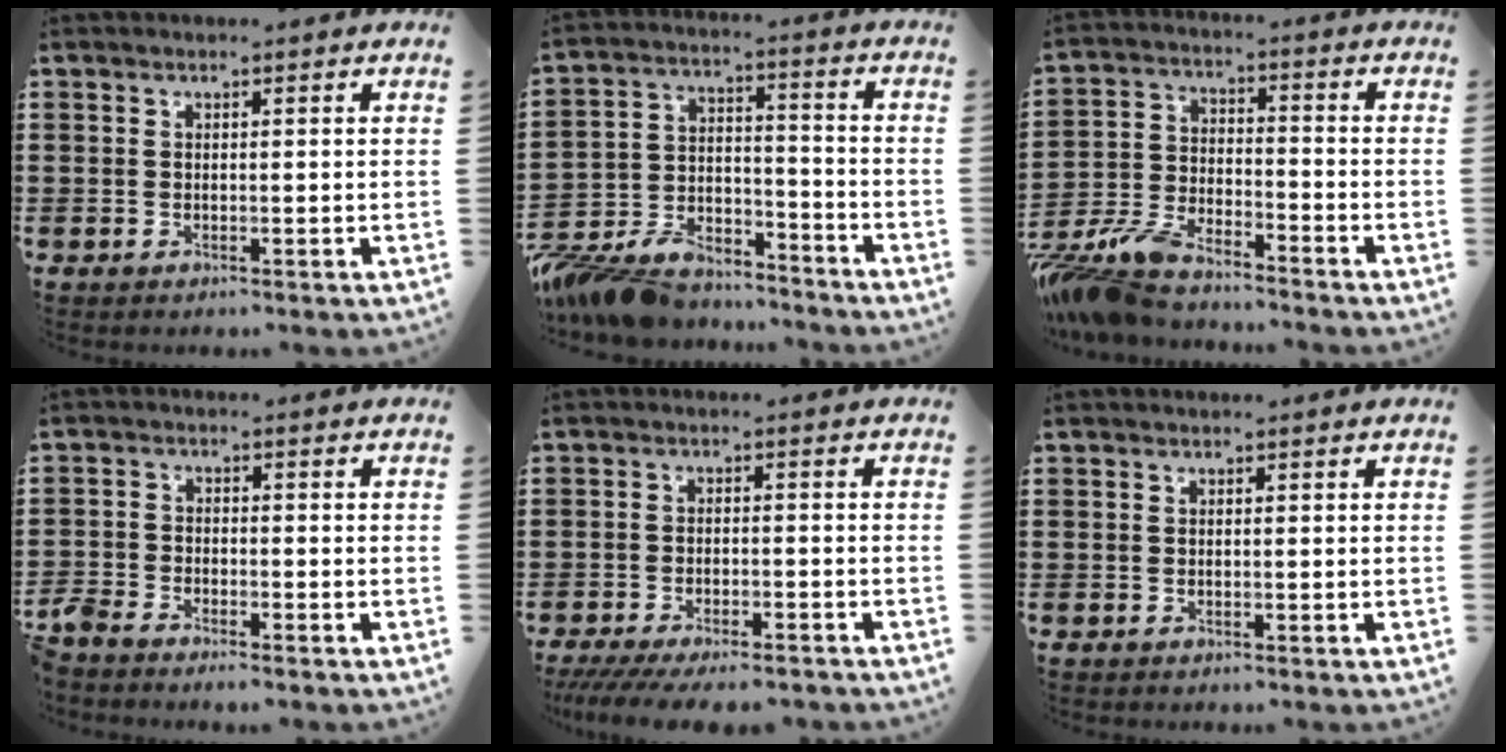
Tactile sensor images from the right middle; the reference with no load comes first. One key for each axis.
{"total": 8.8, "fx": -8.3, "fy": 2.1, "fz": 1.8, "tx": -0.055, "ty": 0.004, "tz": -0.170}
{"total": 8.4, "fx": -7.9, "fy": 1.3, "fz": 2.5, "tx": -0.071, "ty": 0.004, "tz": -0.159}
{"total": 3.1, "fx": -3.0, "fy": 0.4, "fz": 0.4, "tx": -0.033, "ty": -0.006, "tz": -0.070}
{"total": 3.8, "fx": -3.5, "fy": 0.2, "fz": 1.5, "tx": -0.037, "ty": -0.011, "tz": -0.071}
{"total": 0.0}